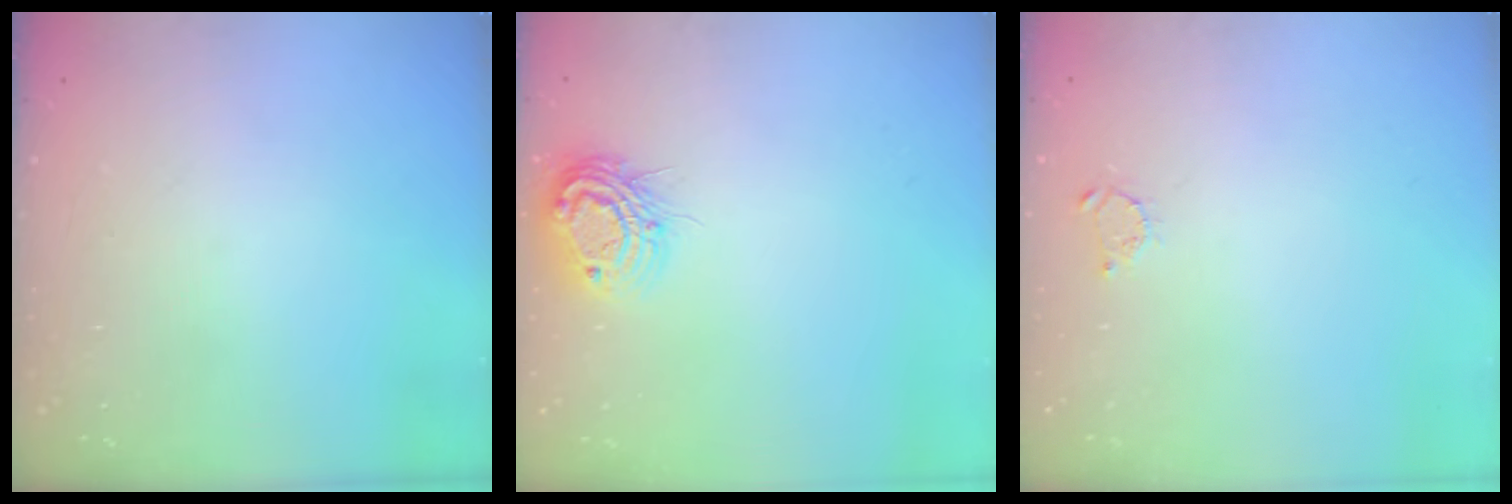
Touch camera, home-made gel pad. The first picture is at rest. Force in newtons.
{"total": 10.4, "press": 10.3, "slide": 0.9}
{"total": 2.2, "press": 2.2, "slide": 0.3}